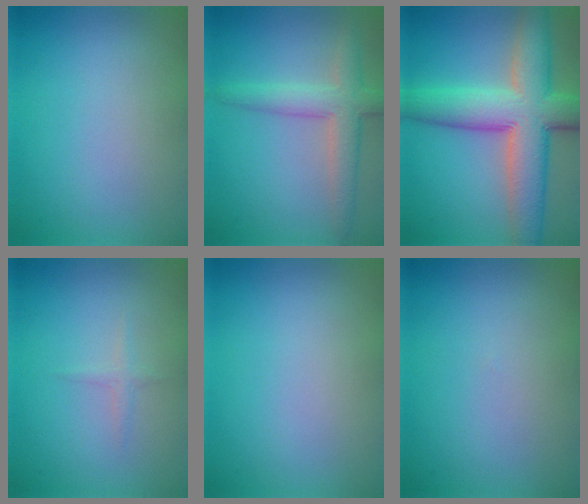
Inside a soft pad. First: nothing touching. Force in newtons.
{"total": 3.9, "press": 3.9, "slide": 0.2}
{"total": 9.9, "press": 9.9, "slide": 0.5}
{"total": 0.7, "press": 0.7, "slide": 0.1}
{"total": 0.0}
{"total": 0.0}